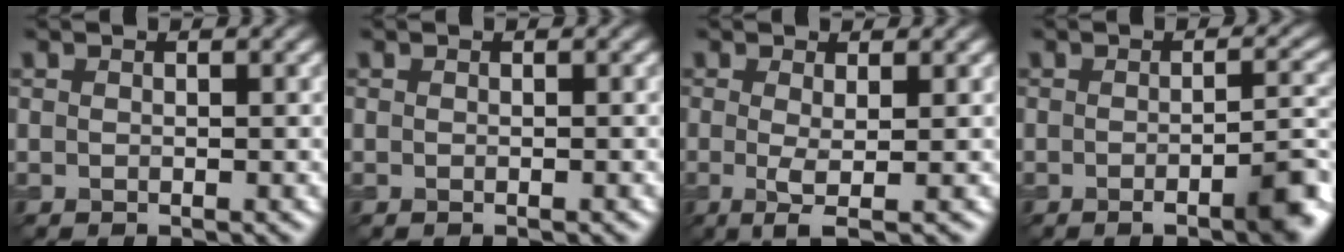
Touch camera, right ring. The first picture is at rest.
{"total": 0.0}
{"total": 2.3, "force": [-0.1, 0.3, 2.2], "torque": [-0.043, -0.008, -0.003]}
{"total": 4.6, "force": [-1.9, 1.0, 4.1], "torque": [-0.052, 0.000, -0.031]}